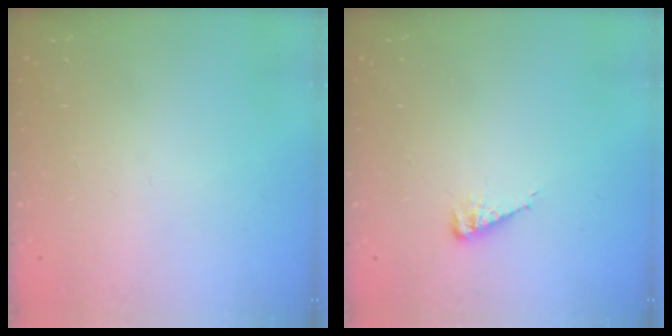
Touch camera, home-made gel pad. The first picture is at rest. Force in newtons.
{"total": 5.3, "press": 5.2, "slide": 0.7}